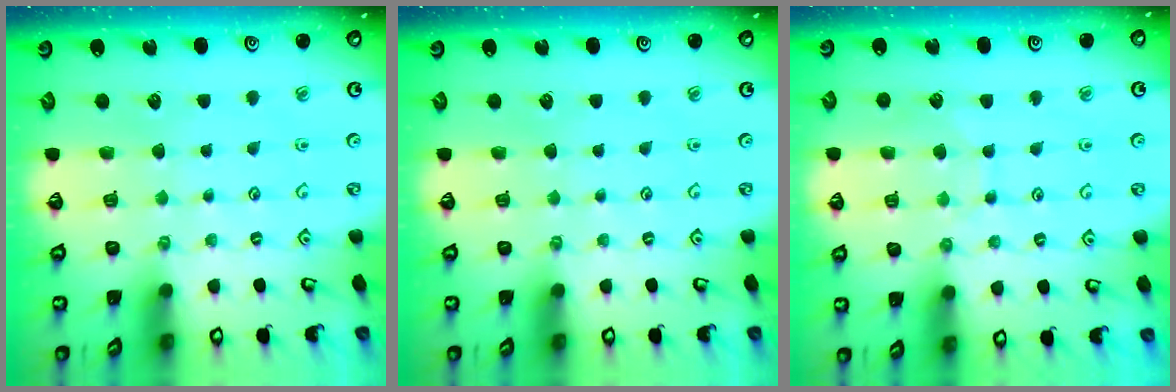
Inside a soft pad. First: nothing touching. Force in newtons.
{"total": 0.0}
{"total": 6.7, "press": 6.6, "slide": 0.6}